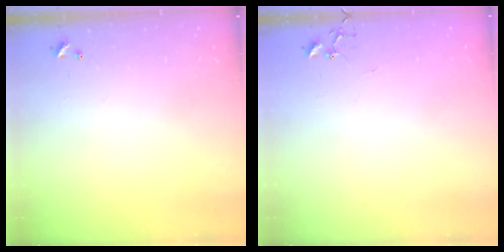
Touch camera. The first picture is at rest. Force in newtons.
{"total": 5.5, "press": 5.5, "slide": 0.3}